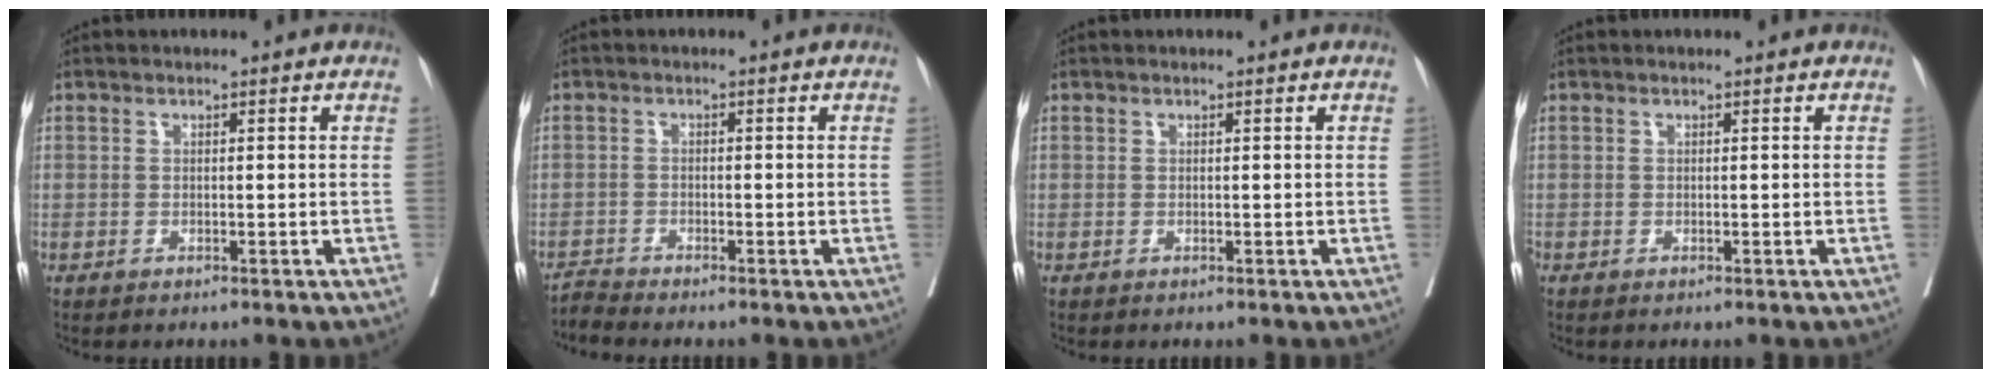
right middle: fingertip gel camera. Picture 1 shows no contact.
{"total": 2.1, "force": [-1.9, -0.9, -0.4], "torque": [0.003, -0.014, -0.039]}
{"total": 0.0}
{"total": 0.0}